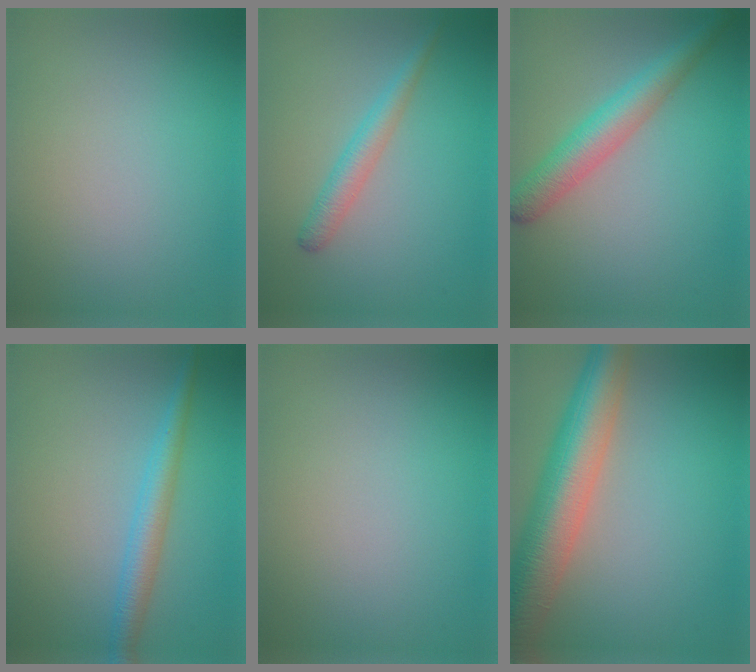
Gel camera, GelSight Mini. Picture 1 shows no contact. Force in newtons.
{"total": 2.3, "press": 2.3, "slide": 0.0}
{"total": 4.5, "press": 4.5, "slide": 0.2}
{"total": 3.0, "press": 3.0, "slide": 0.1}
{"total": 0.0}
{"total": 9.0, "press": 9.0, "slide": 0.5}